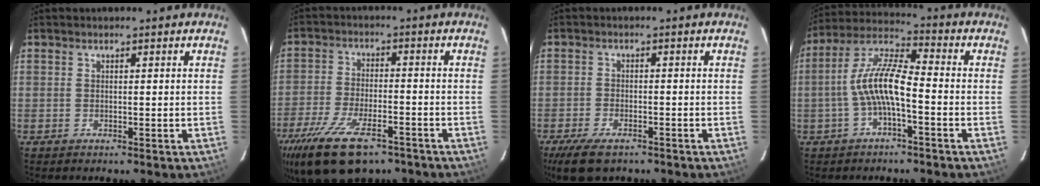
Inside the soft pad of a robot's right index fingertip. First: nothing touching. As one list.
[{"total": 17.0, "force": [-11.4, 6.9, 10.5], "torque": [-0.226, -0.039, -0.195]}, {"total": 8.3, "force": [-6.0, 3.6, 4.4], "torque": [-0.114, -0.020, -0.106]}, {"total": 9.7, "force": [-2.6, 2.4, 9.0], "torque": [-0.194, 0.016, -0.049]}]